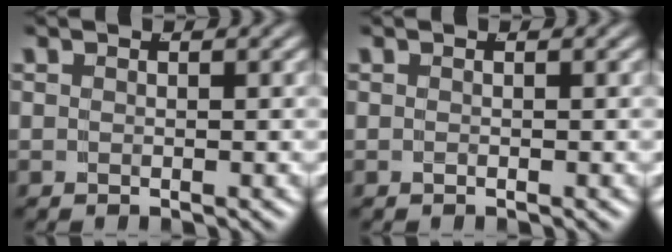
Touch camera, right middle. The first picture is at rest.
{"total": 0.0}